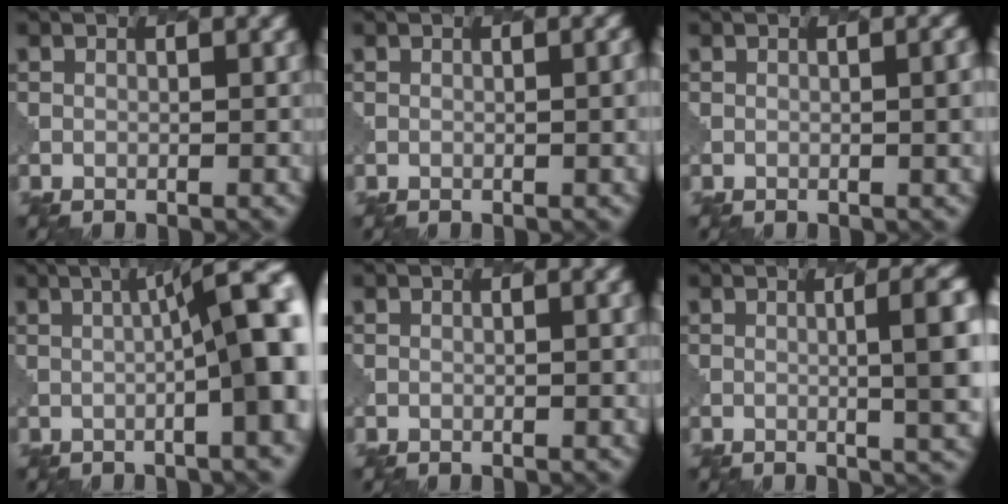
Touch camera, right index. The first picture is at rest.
{"total": 1.0, "force": [-0.1, -0.1, 1.0], "torque": [-0.009, 0.001, -0.001]}
{"total": 2.0, "force": [0.1, 0.3, 1.9], "torque": [-0.017, 0.002, 0.000]}
{"total": 10.3, "force": [0.5, 1.9, 10.1], "torque": [-0.103, 0.018, 0.002]}
{"total": 0.6, "force": [0.1, -0.1, 0.6], "torque": [-0.002, 0.000, -0.002]}
{"total": 7.3, "force": [0.5, 2.2, 6.9], "torque": [-0.057, 0.005, 0.008]}